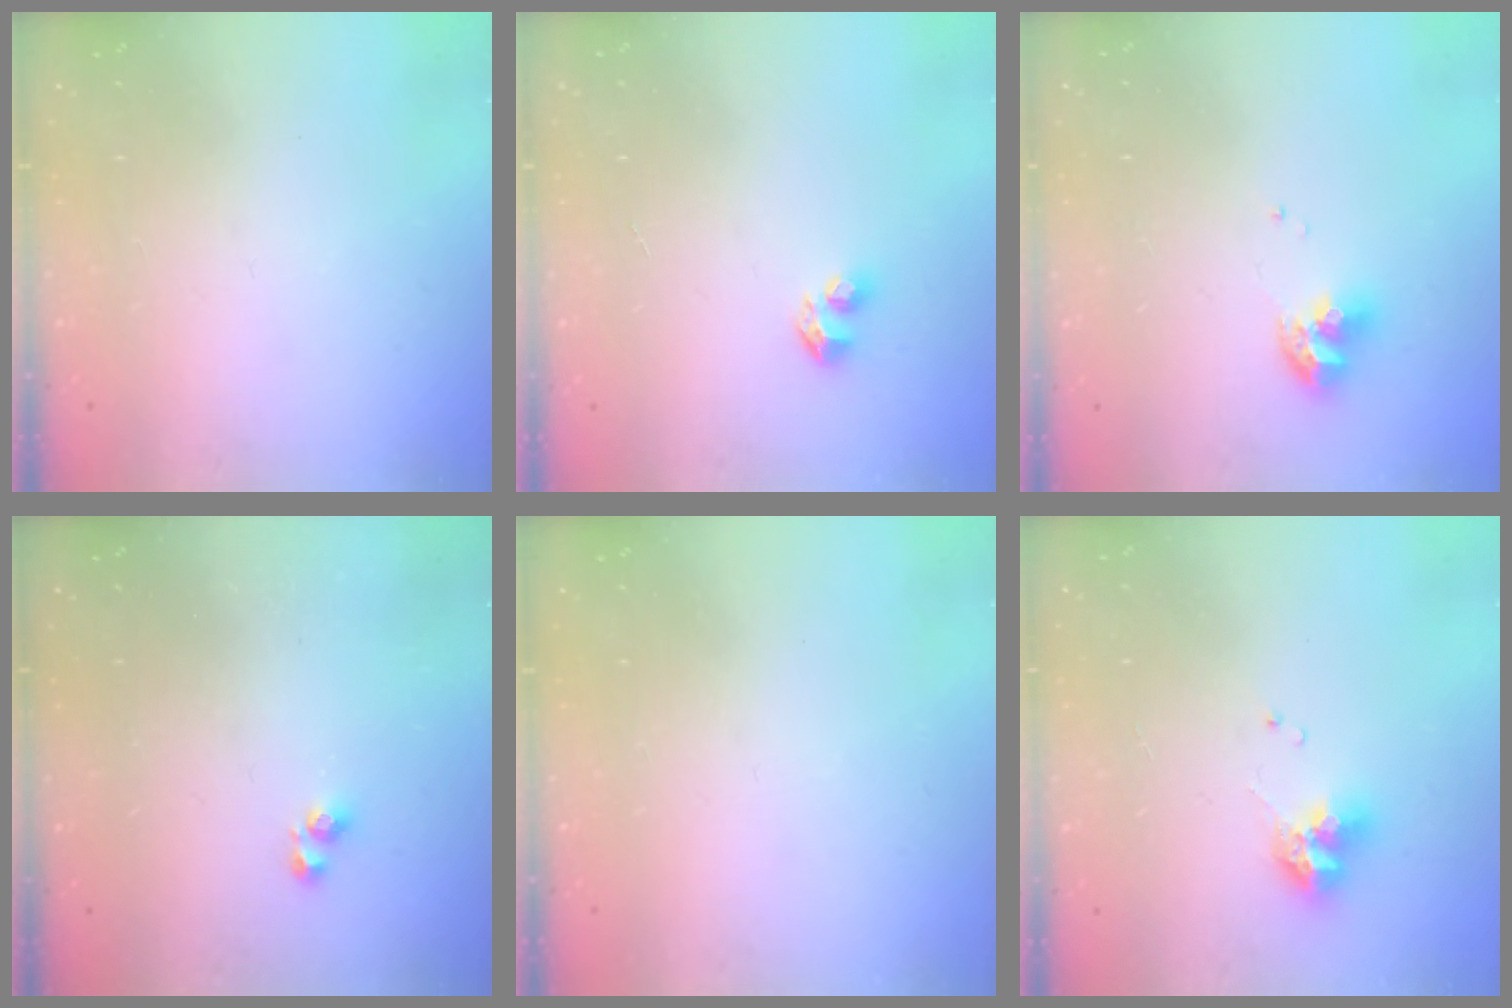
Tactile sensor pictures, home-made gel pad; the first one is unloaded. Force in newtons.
{"total": 3.3, "press": 3.2, "slide": 0.3}
{"total": 9.5, "press": 9.4, "slide": 1.1}
{"total": 1.3, "press": 1.2, "slide": 0.2}
{"total": 0.0}
{"total": 9.6, "press": 9.6, "slide": 0.8}